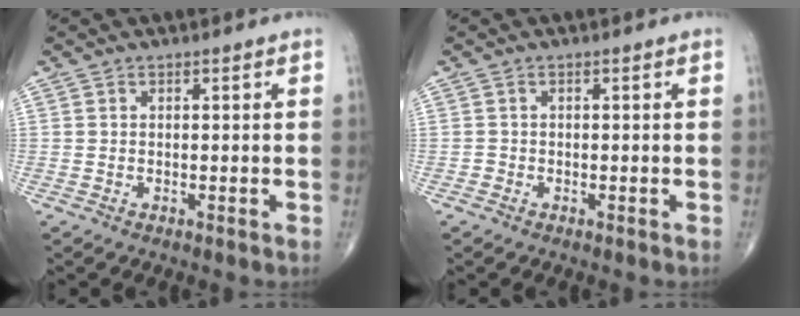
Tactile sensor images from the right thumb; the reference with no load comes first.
{"total": 0.6, "force": [-0.3, 0.5, 0.0], "torque": [0.000, 0.003, -0.007]}